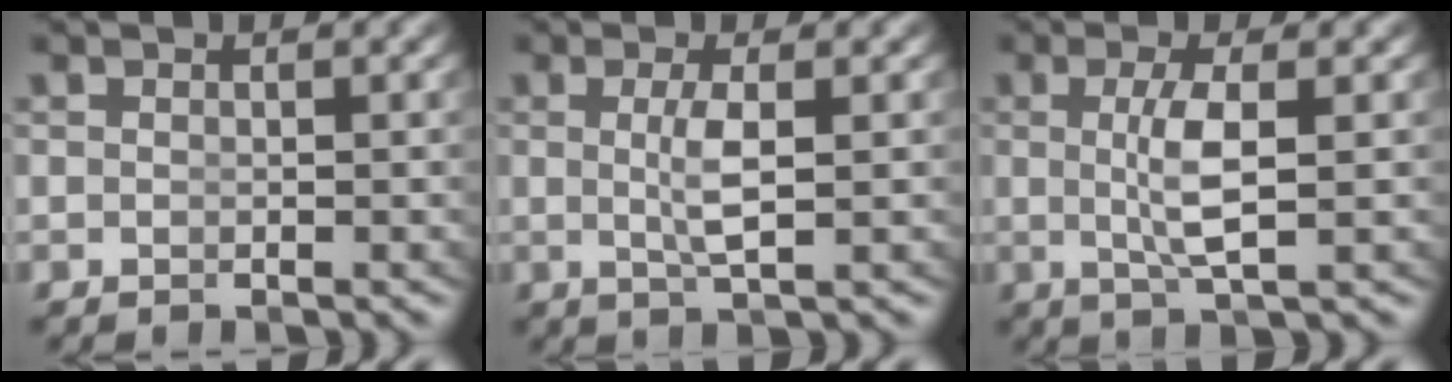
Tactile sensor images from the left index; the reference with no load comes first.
{"total": 2.5, "force": [0.0, -0.3, 2.5], "torque": [-0.049, -0.013, 0.010]}
{"total": 3.5, "force": [0.1, -0.1, 3.5], "torque": [-0.070, -0.011, 0.011]}